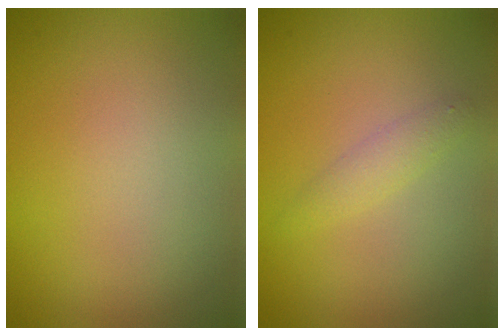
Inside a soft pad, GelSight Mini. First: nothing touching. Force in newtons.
{"total": 1.4, "press": 1.4, "slide": 0.0}